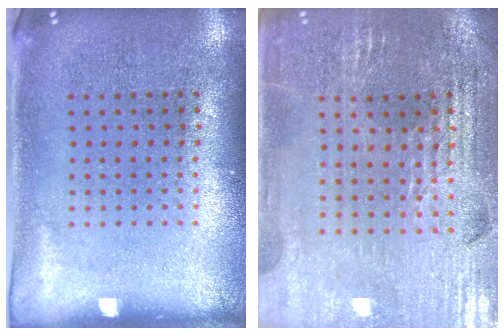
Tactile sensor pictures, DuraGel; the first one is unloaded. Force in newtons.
{"total": 2.9, "press": 2.8, "slide": 0.5}